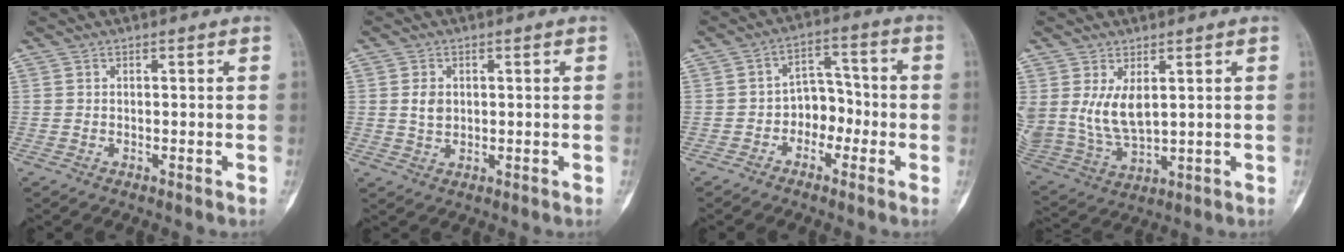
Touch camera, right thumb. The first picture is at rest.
{"total": 3.1, "force": [0.5, 2.4, 2.0], "torque": [-0.027, -0.002, 0.014]}
{"total": 6.6, "force": [-2.3, 5.0, 3.7], "torque": [-0.019, 0.038, -0.050]}
{"total": 9.8, "force": [2.7, 5.4, 7.7], "torque": [-0.152, -0.018, 0.075]}